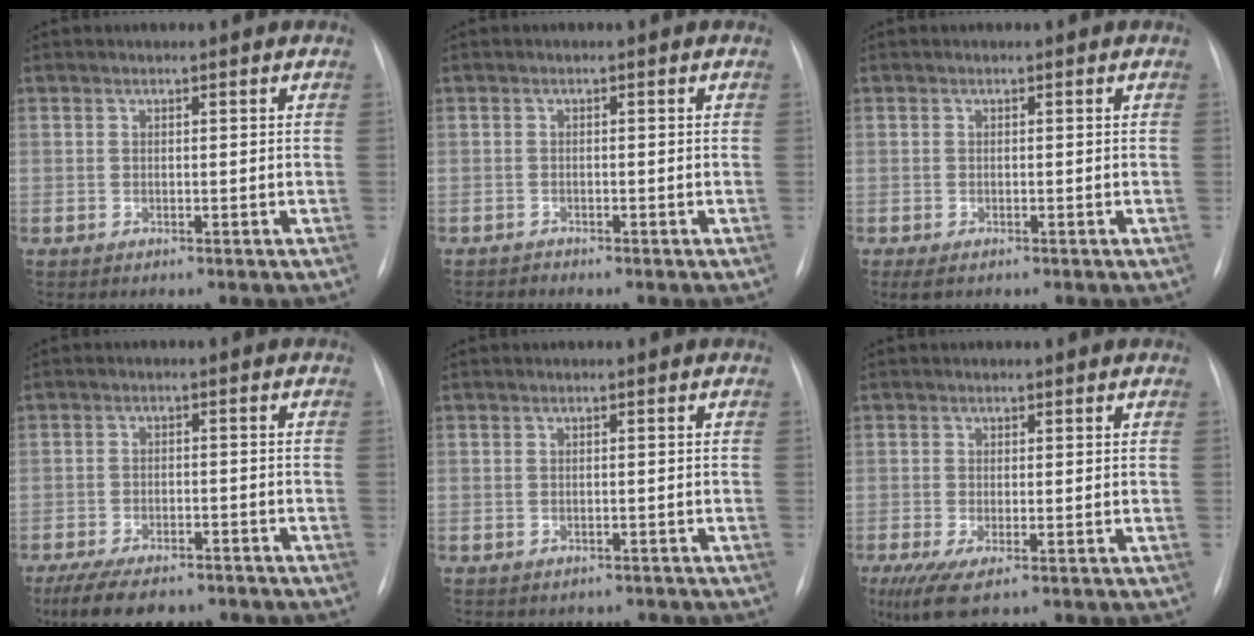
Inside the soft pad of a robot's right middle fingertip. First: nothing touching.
{"total": 0.8, "force": [-0.7, 0.1, -0.2], "torque": [0.002, -0.003, -0.015]}
{"total": 2.0, "force": [-1.3, 0.9, 1.2], "torque": [-0.024, -0.004, -0.015]}
{"total": 10.7, "force": [-8.4, 3.8, 5.5], "torque": [-0.088, -0.009, -0.122]}
{"total": 2.2, "force": [-1.8, 1.2, 0.2], "torque": [-0.005, 0.007, -0.021]}
{"total": 4.8, "force": [-2.1, 1.4, 4.1], "torque": [-0.081, -0.015, -0.032]}